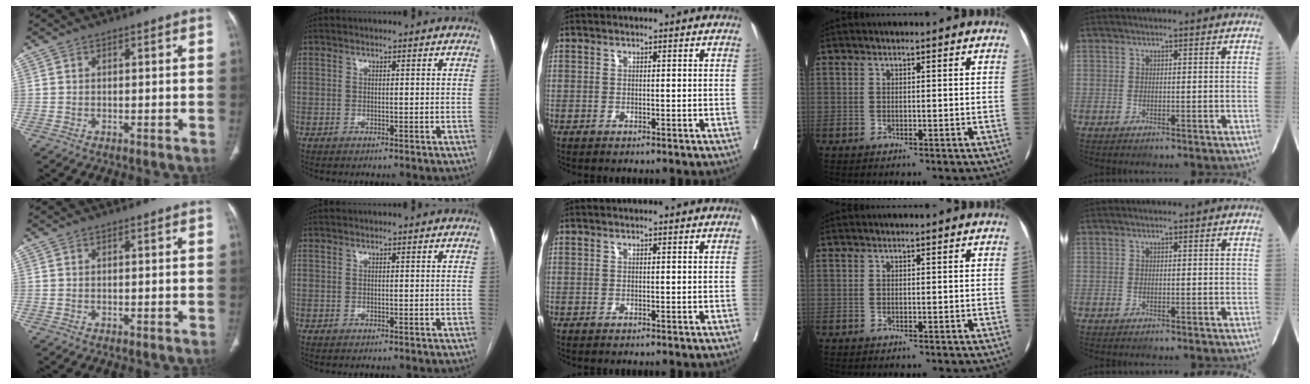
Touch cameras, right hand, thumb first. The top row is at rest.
{}